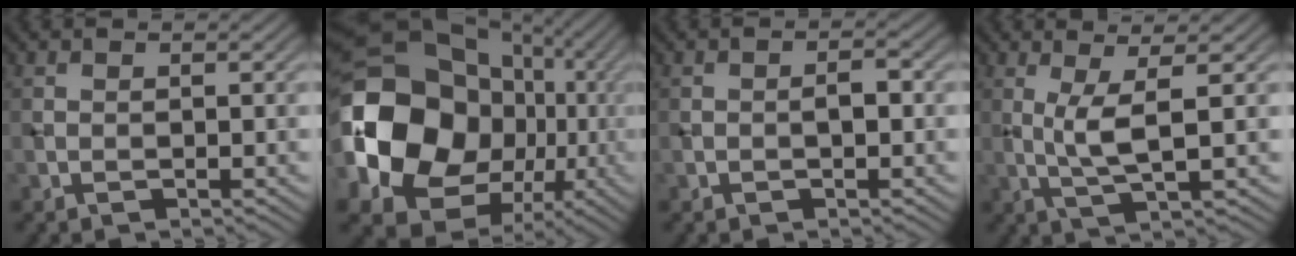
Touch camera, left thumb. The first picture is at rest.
{"total": 20.1, "force": [-2.2, 16.3, 11.5], "torque": [-0.264, -0.022, -0.027]}
{"total": 1.5, "force": [-0.3, 0.7, 1.4], "torque": [-0.020, 0.008, -0.007]}
{"total": 4.3, "force": [1.0, 0.5, 4.2], "torque": [-0.092, 0.001, 0.025]}